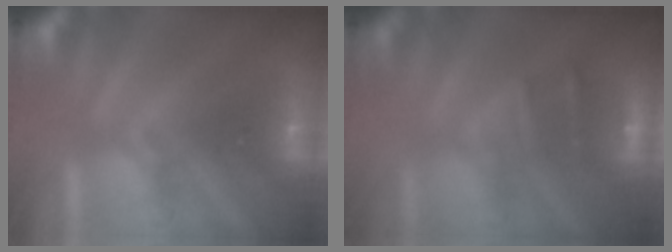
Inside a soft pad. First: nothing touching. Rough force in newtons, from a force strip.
{"total": 2.4}